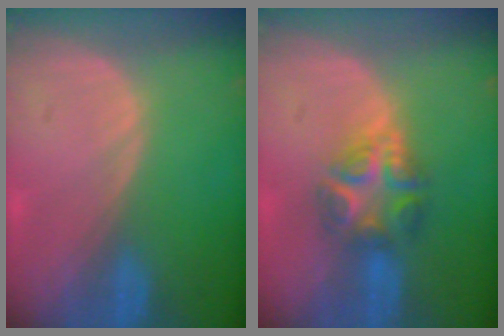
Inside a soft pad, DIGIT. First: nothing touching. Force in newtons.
{"total": 6.3, "press": 6.1, "slide": 1.8}